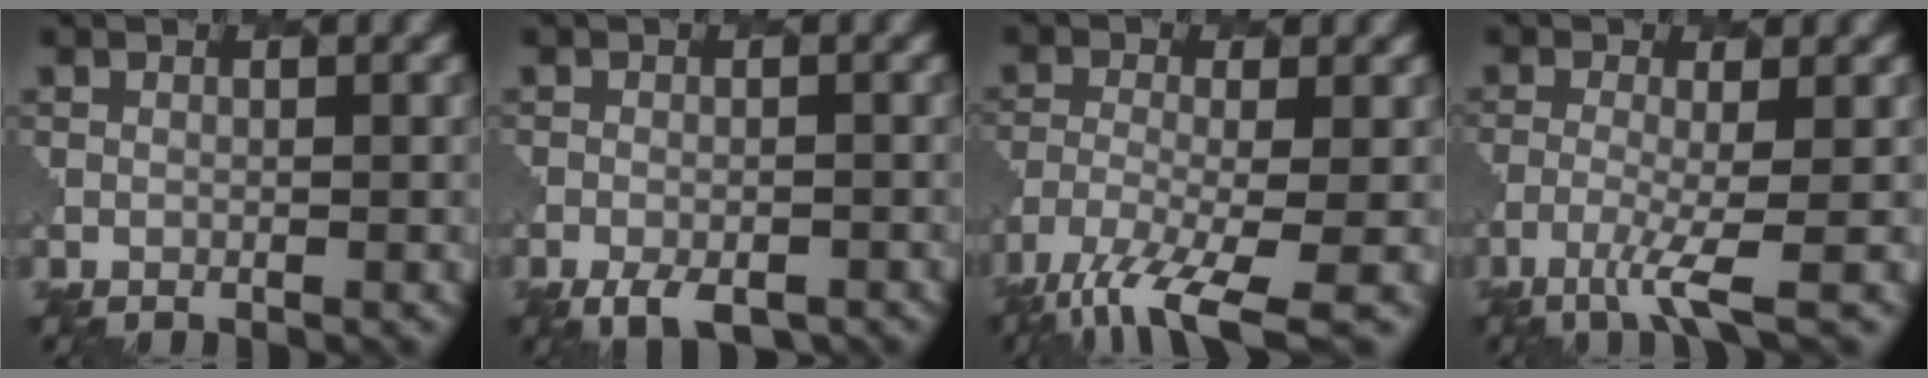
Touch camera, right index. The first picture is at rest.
{"total": 3.4, "force": [-2.2, 1.4, 2.1], "torque": [-0.036, -0.009, -0.032]}
{"total": 8.6, "force": [-5.8, 2.1, 6.1], "torque": [-0.115, -0.017, -0.104]}
{"total": 3.6, "force": [-1.7, 0.6, 3.2], "torque": [-0.063, -0.008, -0.045]}